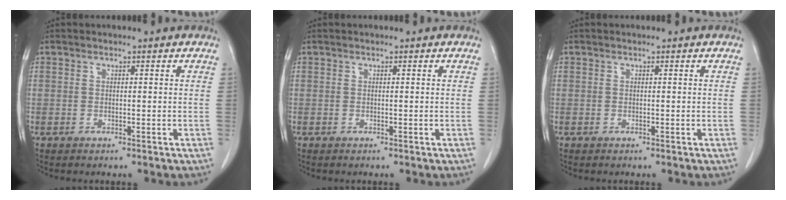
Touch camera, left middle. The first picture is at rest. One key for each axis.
{"total": 0.0}
{"total": 0.0}